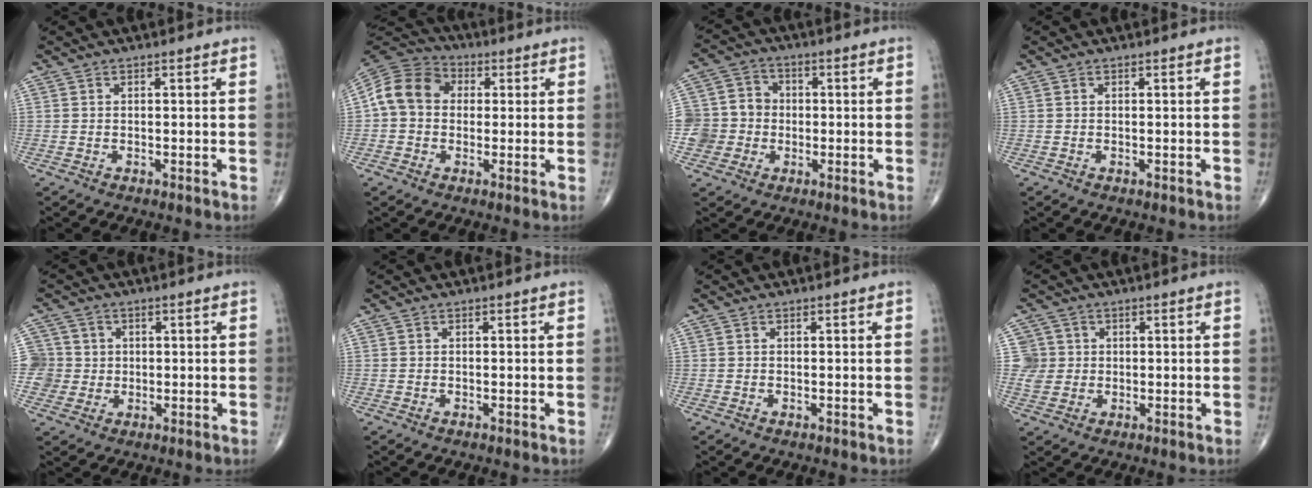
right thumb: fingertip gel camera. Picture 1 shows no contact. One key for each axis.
{"total": 10.9, "fx": 0.9, "fy": 9.0, "fz": 6.1, "tx": -0.100, "ty": 0.030, "tz": 0.001}
{"total": 9.4, "fx": -1.3, "fy": 8.9, "fz": 2.6, "tx": -0.023, "ty": 0.025, "tz": -0.027}
{"total": 0.0}
{"total": 6.1, "fx": 0.5, "fy": 6.1, "fz": 0.2, "tx": 0.028, "ty": 0.012, "tz": 0.007}
{"total": 0.0}
{"total": 0.0}
{"total": 4.4, "fx": 0.7, "fy": 4.3, "fz": 0.3, "tx": 0.022, "ty": 0.003, "tz": 0.011}